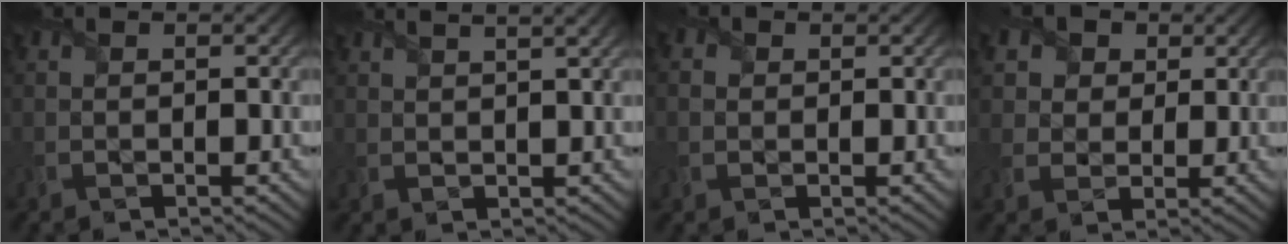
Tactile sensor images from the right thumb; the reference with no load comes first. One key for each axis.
{"total": 2.5, "fx": 2.1, "fy": 0.0, "fz": 1.3, "tx": -0.018, "ty": 0.004, "tz": 0.030}
{"total": 1.8, "fx": 0.2, "fy": 1.6, "fz": 0.7, "tx": -0.028, "ty": 0.001, "tz": 0.002}
{"total": 8.5, "fx": 4.6, "fy": 6.4, "fz": 3.2, "tx": -0.119, "ty": 0.007, "tz": 0.082}